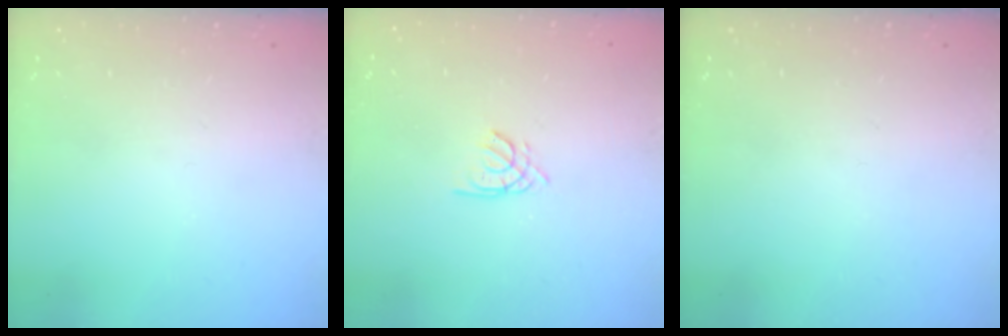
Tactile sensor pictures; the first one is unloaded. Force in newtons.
{"total": 1.6, "press": 1.5, "slide": 0.4}
{"total": 0.0}